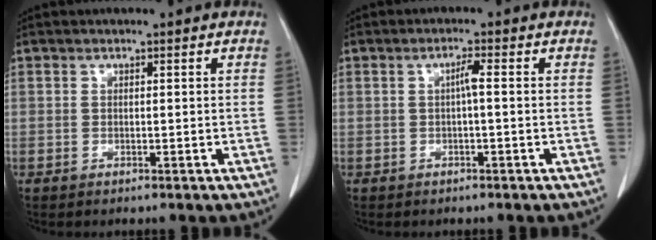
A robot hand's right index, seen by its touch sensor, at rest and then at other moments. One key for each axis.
{"total": 1.7, "fx": 0.0, "fy": 0.1, "fz": 1.7, "tx": -0.031, "ty": 0.004, "tz": 0.000}